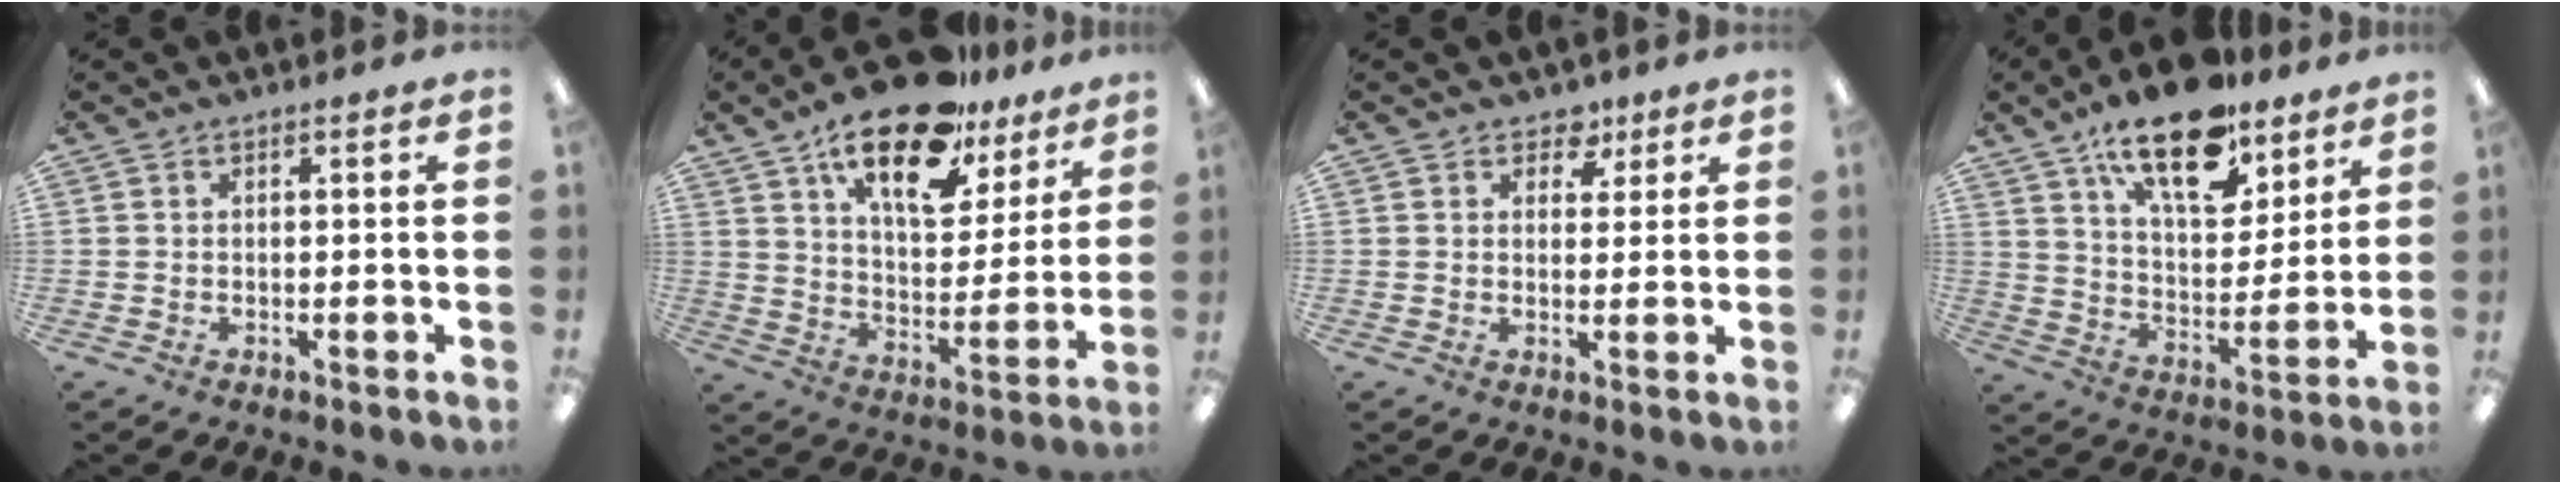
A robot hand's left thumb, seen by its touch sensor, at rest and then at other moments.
{"total": 20.9, "force": [14.0, 8.9, 12.7], "torque": [-0.198, -0.078, 0.239]}
{"total": 4.5, "force": [2.8, 3.1, 1.4], "torque": [-0.005, -0.011, 0.047]}
{"total": 19.4, "force": [13.7, 8.4, 11.0], "torque": [-0.176, -0.075, 0.233]}